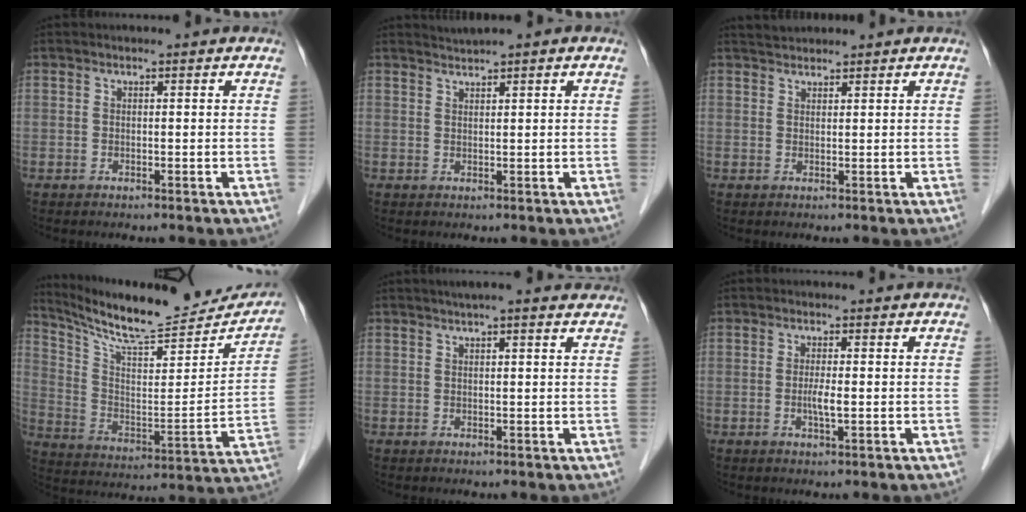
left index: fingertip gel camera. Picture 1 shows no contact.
{"total": 1.6, "force": [1.5, -0.2, 0.7], "torque": [-0.013, 0.013, 0.029]}
{"total": 2.5, "force": [2.4, 0.5, 0.3], "torque": [-0.009, 0.019, 0.044]}
{"total": 22.6, "force": [21.0, 3.1, 7.6], "torque": [-0.130, -0.044, 0.309]}
{"total": 6.1, "force": [5.1, 0.7, 3.3], "torque": [-0.046, 0.024, 0.062]}
{"total": 2.2, "force": [-0.3, 0.2, 2.1], "torque": [-0.044, -0.003, -0.005]}